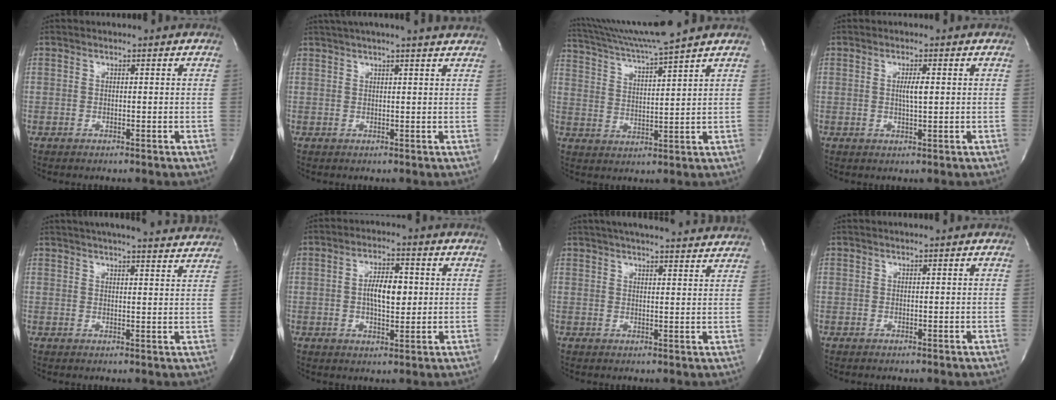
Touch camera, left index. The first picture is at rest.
{"total": 9.4, "force": [8.2, -0.3, 4.7], "torque": [-0.077, 0.020, 0.093]}
{"total": 11.1, "force": [9.9, -2.4, 4.3], "torque": [-0.089, 0.005, 0.179]}
{"total": 2.5, "force": [0.3, 0.2, 2.4], "torque": [-0.045, 0.000, 0.006]}
{"total": 18.9, "force": [17.4, 1.9, 7.2], "torque": [-0.111, 0.003, 0.212]}
{"total": 6.2, "force": [0.4, 2.4, 5.7], "torque": [-0.104, 0.006, 0.008]}
{"total": 18.9, "force": [17.1, 2.1, 7.6], "torque": [-0.118, 0.023, 0.218]}
{"total": 0.7, "force": [0.6, -0.2, 0.4], "torque": [-0.008, 0.005, 0.017]}